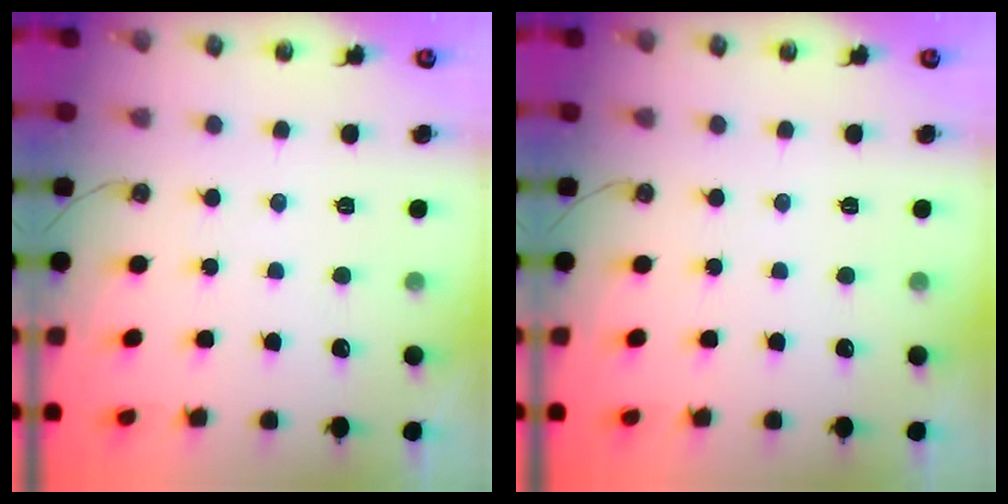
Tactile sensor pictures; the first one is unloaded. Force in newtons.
{"total": 0.0}